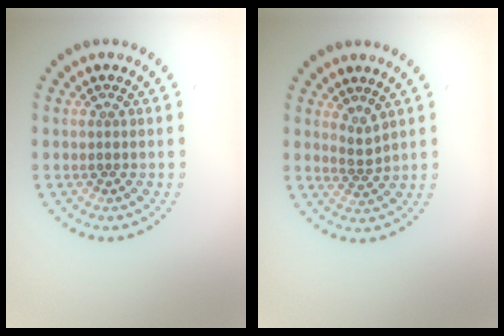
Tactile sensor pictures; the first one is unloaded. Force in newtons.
{"total": 1.6, "press": 1.0, "slide": 1.2}